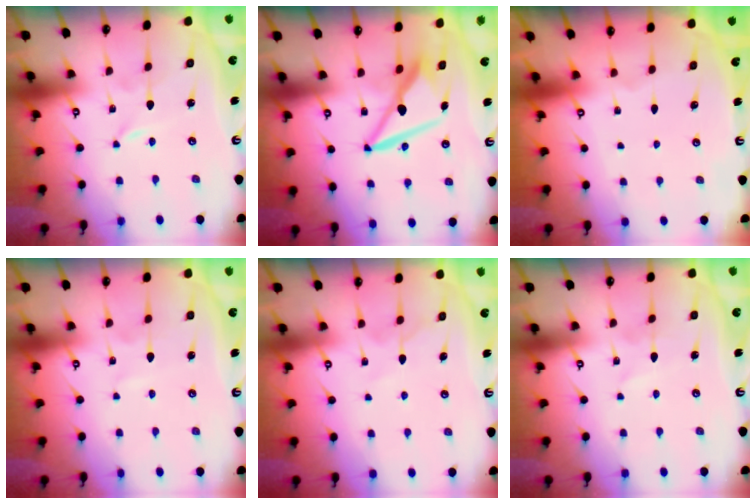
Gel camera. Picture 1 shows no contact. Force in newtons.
{"total": 9.9, "press": 9.8, "slide": 1.6}
{"total": 0.0}
{"total": 2.4, "press": 2.4, "slide": 0.3}
{"total": 7.7, "press": 7.7, "slide": 0.7}
{"total": 2.7, "press": 2.7, "slide": 0.3}